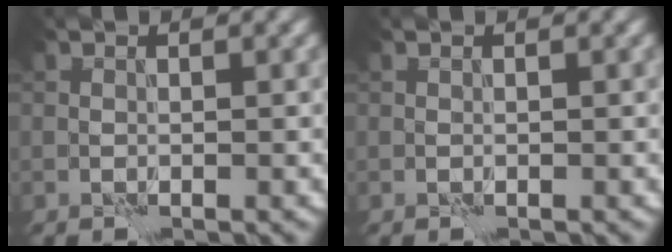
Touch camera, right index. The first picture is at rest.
{"total": 0.0}